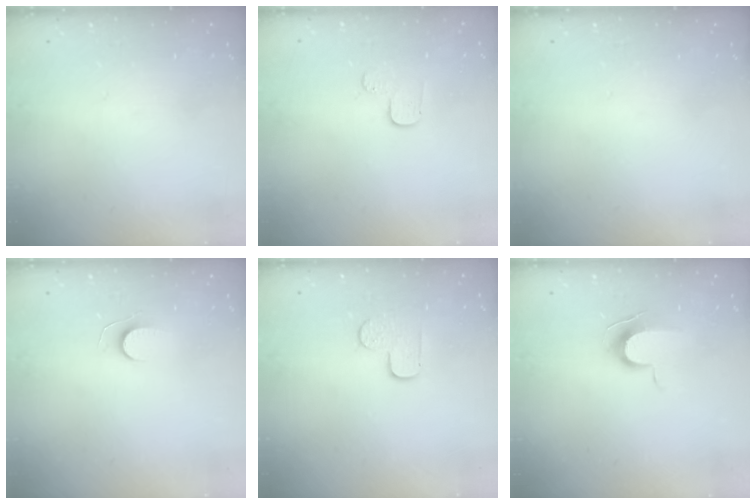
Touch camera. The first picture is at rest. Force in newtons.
{"total": 4.0, "press": 3.9, "slide": 0.4}
{"total": 0.0}
{"total": 5.4, "press": 5.4, "slide": 0.5}
{"total": 4.6, "press": 4.5, "slide": 0.5}
{"total": 7.8, "press": 7.8, "slide": 0.7}